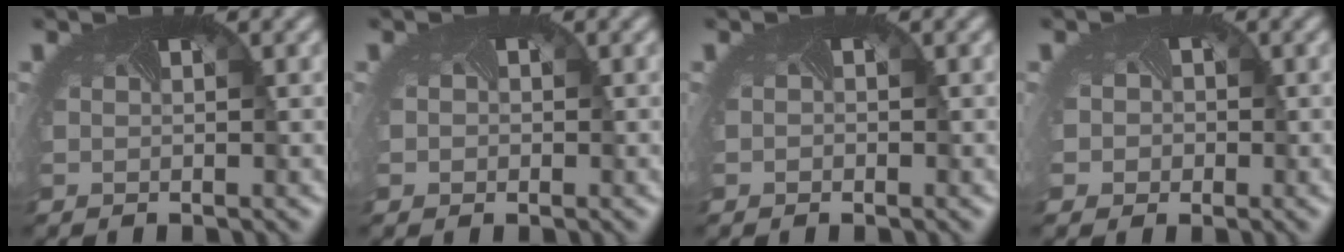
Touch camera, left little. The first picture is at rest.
{"total": 0.8, "force": [0.0, 0.8, -0.1], "torque": [-0.001, -0.005, 0.000]}
{"total": 0.5, "force": [-0.2, -0.1, -0.5], "torque": [0.002, -0.004, -0.005]}
{"total": 2.8, "force": [-0.2, 2.6, 1.1], "torque": [-0.012, -0.002, -0.015]}